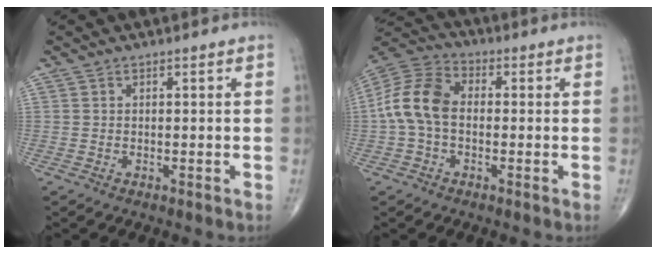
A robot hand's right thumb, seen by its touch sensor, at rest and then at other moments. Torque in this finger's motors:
{"motor_torque": [1.11, 1.98, 1.12, -0.13, 0.13]}